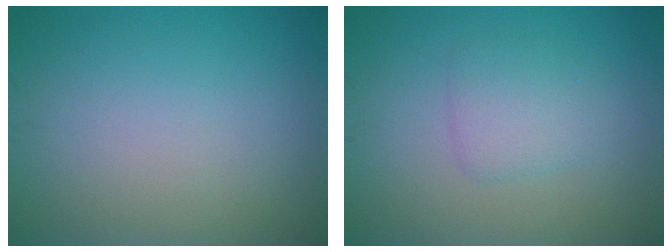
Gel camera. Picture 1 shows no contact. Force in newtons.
{"total": 2.3, "press": 2.3, "slide": 0.1}